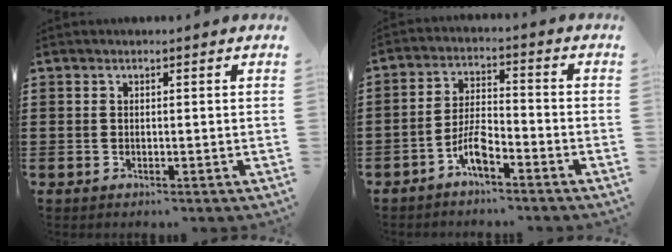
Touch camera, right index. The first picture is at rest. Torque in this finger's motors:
{"motor_torque": [2.14, 0.00, 0.61, 0.10]}